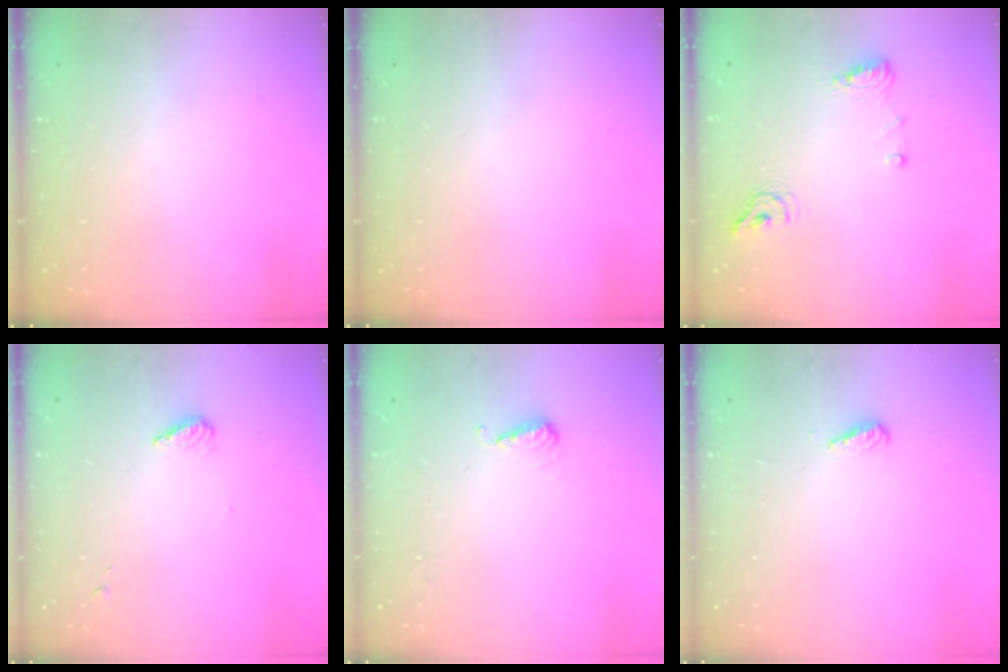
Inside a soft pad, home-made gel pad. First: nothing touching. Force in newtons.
{"total": 0.0}
{"total": 8.2, "press": 8.1, "slide": 1.5}
{"total": 3.4, "press": 3.4, "slide": 0.5}
{"total": 5.2, "press": 5.1, "slide": 0.9}
{"total": 2.7, "press": 2.6, "slide": 0.4}